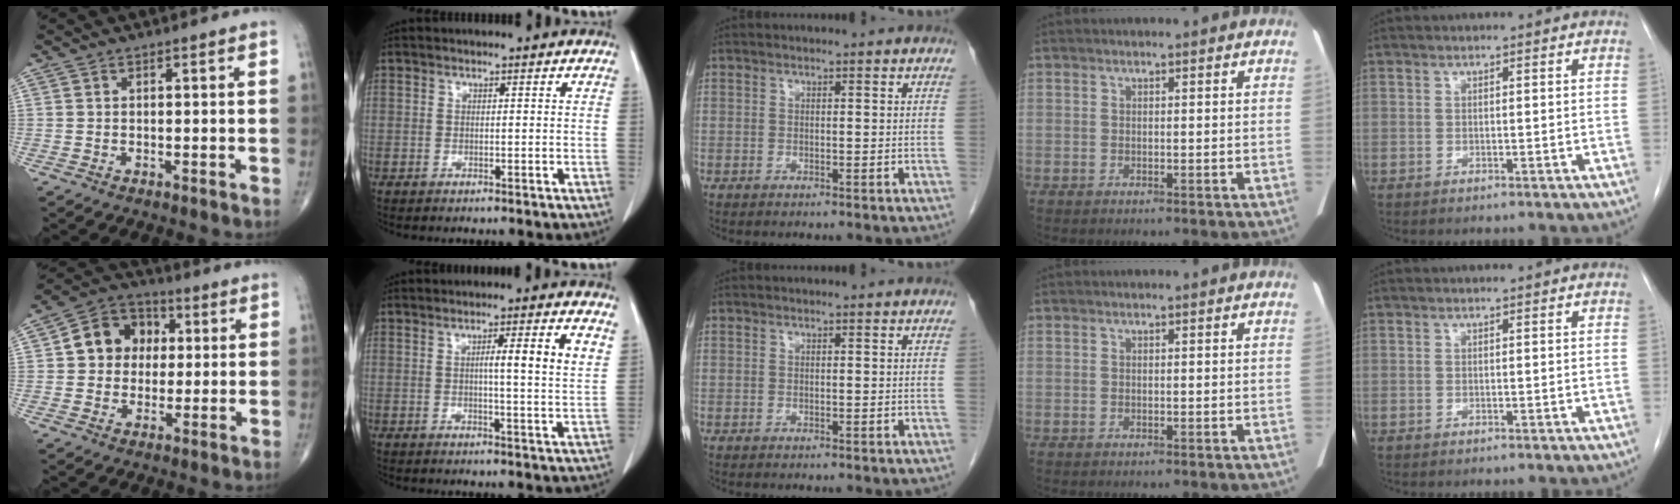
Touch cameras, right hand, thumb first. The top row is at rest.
{"thumb": {"total": 10.5, "force": [1.5, 8.8, 5.5], "torque": [-0.052, 0.019, 0.014]}, "index": {"total": 6.3, "force": [2.1, -0.2, 5.9], "torque": [-0.083, 0.000, 0.025]}}